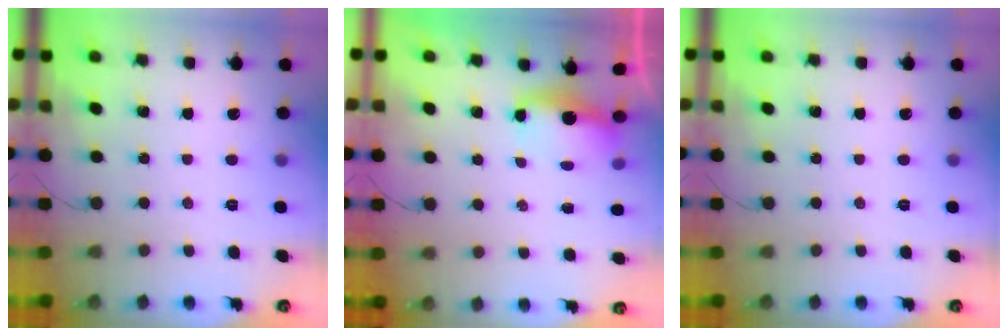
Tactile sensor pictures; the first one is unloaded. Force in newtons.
{"total": 5.7, "press": 5.7, "slide": 0.4}
{"total": 0.0}